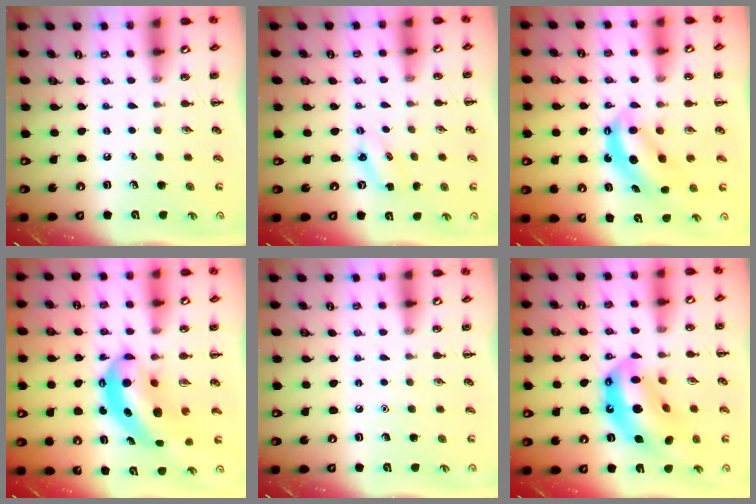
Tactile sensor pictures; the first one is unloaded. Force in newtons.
{"total": 2.7, "press": 2.6, "slide": 0.8}
{"total": 6.2, "press": 6.1, "slide": 0.8}
{"total": 8.8, "press": 8.6, "slide": 1.9}
{"total": 1.5, "press": 1.5, "slide": 0.1}
{"total": 16.4, "press": 15.7, "slide": 4.7}